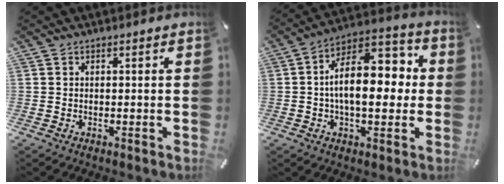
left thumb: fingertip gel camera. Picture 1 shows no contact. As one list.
[{"total": 15.3, "force": [0.5, 8.4, 12.7], "torque": [-0.186, -0.003, 0.006]}]